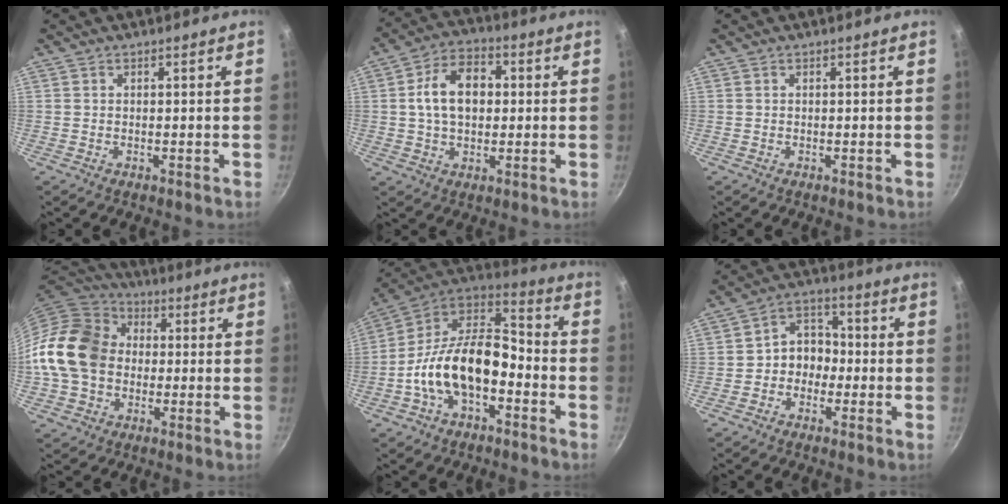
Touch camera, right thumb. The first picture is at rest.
{"total": 11.2, "force": [1.3, 7.6, 8.2], "torque": [-0.111, 0.020, 0.010]}
{"total": 0.0}
{"total": 17.4, "force": [0.1, 14.0, 10.4], "torque": [-0.179, 0.034, -0.009]}
{"total": 18.6, "force": [-5.6, 10.7, 14.1], "torque": [-0.228, 0.067, -0.118]}
{"total": 7.1, "force": [-1.5, 5.9, 3.7], "torque": [-0.010, 0.032, -0.037]}